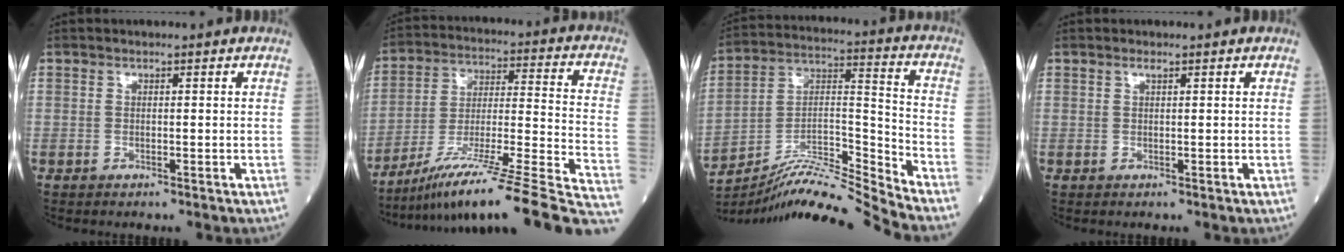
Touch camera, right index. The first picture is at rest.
{"total": 25.4, "force": [-20.0, 0.1, 15.6], "torque": [-0.170, 0.001, -0.312]}
{"total": 15.0, "force": [-14.1, -2.9, 4.0], "torque": [-0.067, 0.040, -0.252]}
{"total": 0.5, "force": [0.4, 0.0, 0.4], "torque": [-0.010, -0.001, 0.006]}